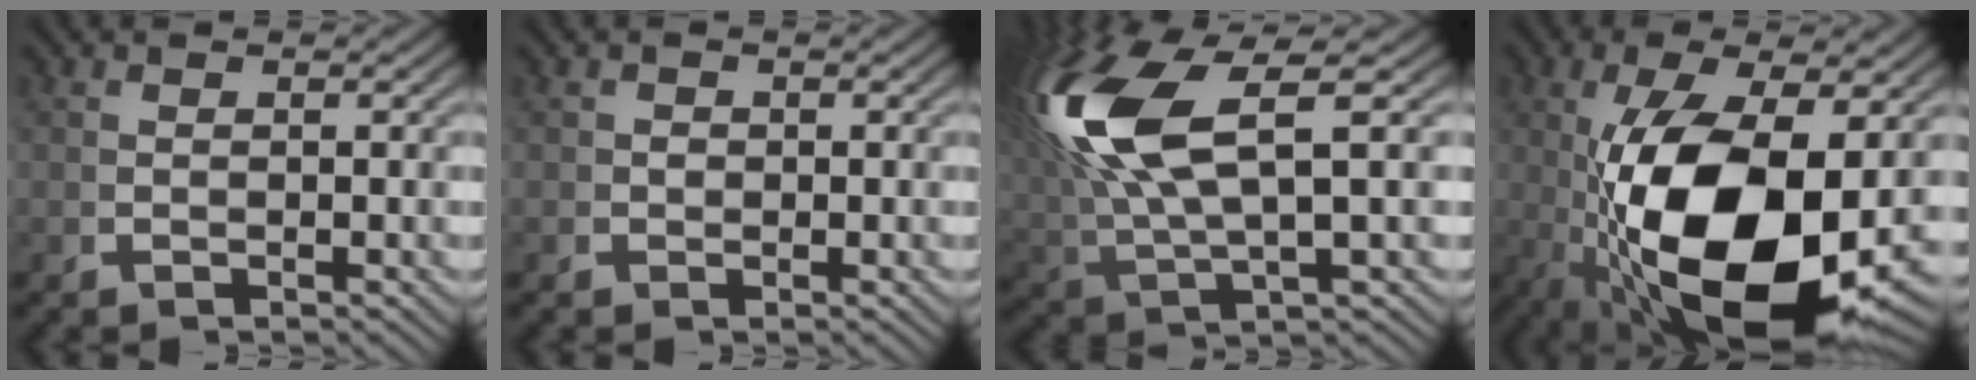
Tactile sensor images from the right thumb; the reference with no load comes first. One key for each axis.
{"total": 0.6, "fx": 0.0, "fy": 0.5, "fz": -0.2, "tx": 0.005, "ty": -0.009, "tz": 0.002}
{"total": 11.3, "fx": 1.5, "fy": 6.3, "fz": 9.3, "tx": -0.203, "ty": -0.017, "tz": 0.039}
{"total": 20.2, "fx": -2.7, "fy": 10.5, "fz": 17.0, "tx": -0.312, "ty": -0.059, "tz": 0.000}